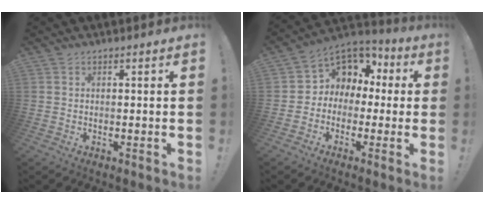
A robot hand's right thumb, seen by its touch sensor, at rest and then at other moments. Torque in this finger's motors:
{"motor_torque": [-0.20, 0.32, -0.01, 0.00, -0.02]}